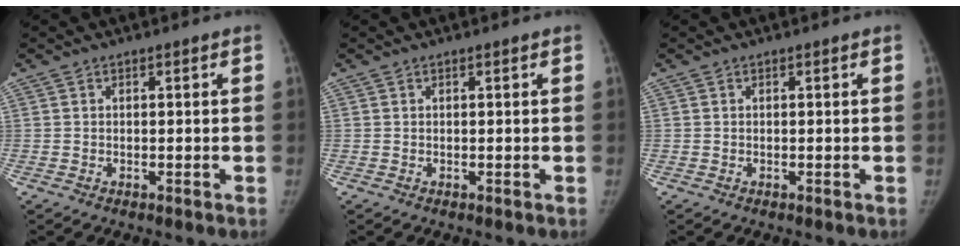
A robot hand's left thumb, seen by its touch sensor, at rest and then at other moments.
{"total": 0.0}
{"total": 0.0}